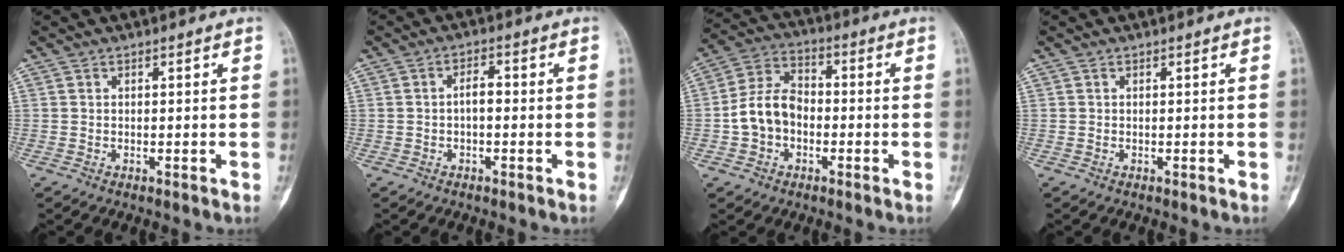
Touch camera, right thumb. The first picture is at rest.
{"total": 2.6, "force": [-0.5, 1.3, 2.3], "torque": [-0.032, 0.013, -0.011]}
{"total": 9.6, "force": [-1.8, 7.2, 6.1], "torque": [-0.105, 0.038, -0.045]}
{"total": 0.0}